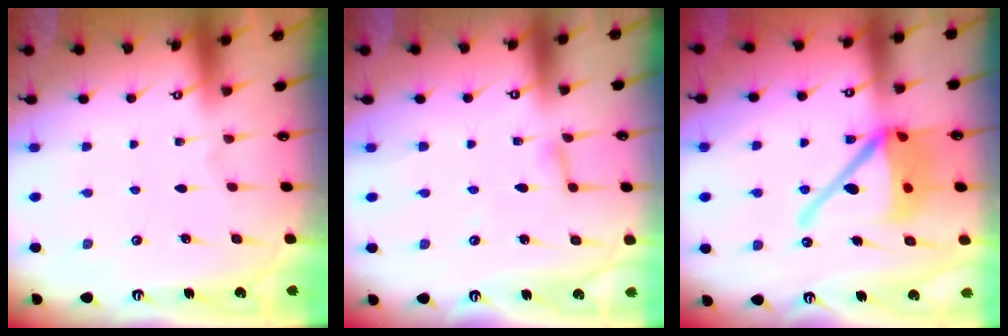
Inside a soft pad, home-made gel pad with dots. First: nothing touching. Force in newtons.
{"total": 4.0, "press": 4.0, "slide": 0.3}
{"total": 16.2, "press": 15.9, "slide": 2.6}